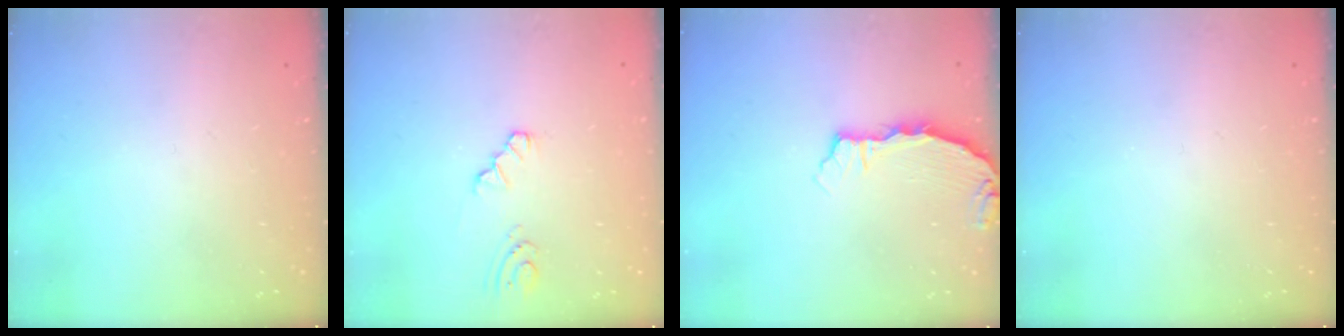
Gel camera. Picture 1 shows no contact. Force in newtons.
{"total": 3.6, "press": 3.5, "slide": 0.5}
{"total": 4.2, "press": 4.2, "slide": 0.4}
{"total": 0.0}